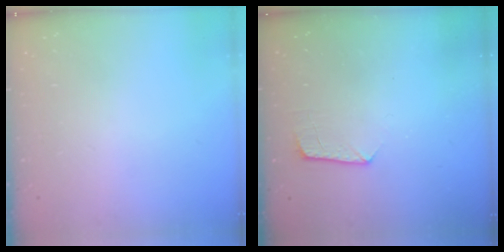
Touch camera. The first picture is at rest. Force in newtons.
{"total": 5.9, "press": 5.8, "slide": 0.6}